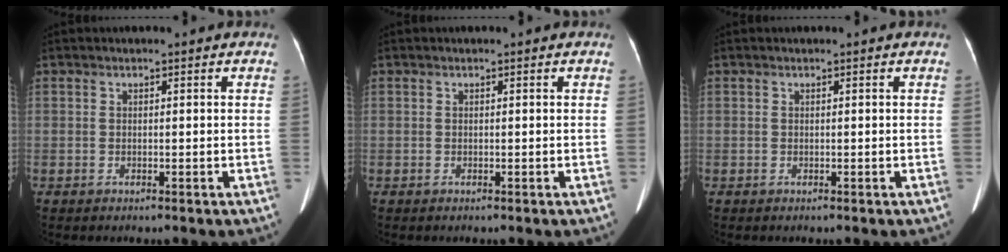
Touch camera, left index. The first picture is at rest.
{"total": 0.0}
{"total": 0.0}